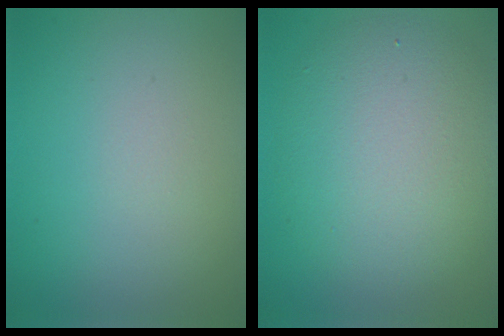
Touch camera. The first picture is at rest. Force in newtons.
{"total": 6.5, "press": 6.5, "slide": 0.5}